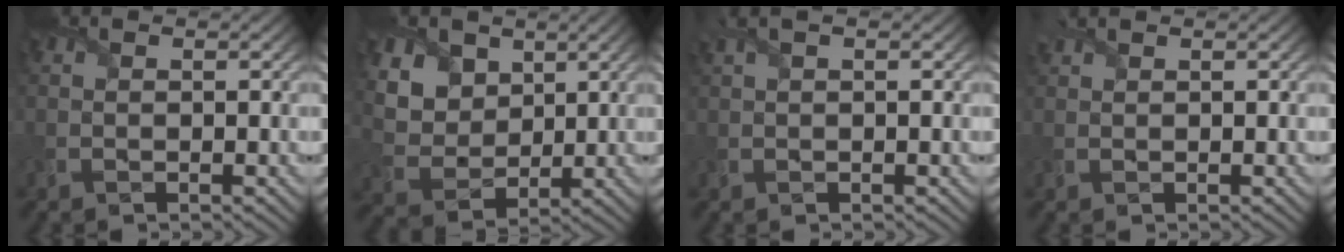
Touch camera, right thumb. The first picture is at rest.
{"total": 10.6, "force": [5.2, 7.8, 4.9], "torque": [-0.157, 0.004, 0.108]}
{"total": 2.6, "force": [1.4, 0.6, 2.1], "torque": [-0.054, 0.015, 0.032]}
{"total": 1.6, "force": [1.5, 0.1, 0.5], "torque": [-0.015, 0.012, 0.033]}